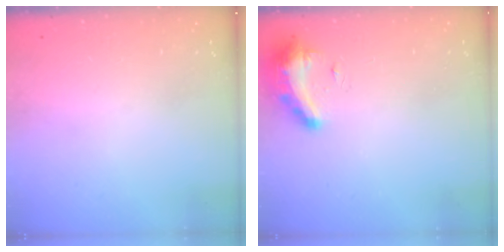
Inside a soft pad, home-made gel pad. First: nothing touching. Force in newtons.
{"total": 19.6, "press": 13.3, "slide": 14.5}